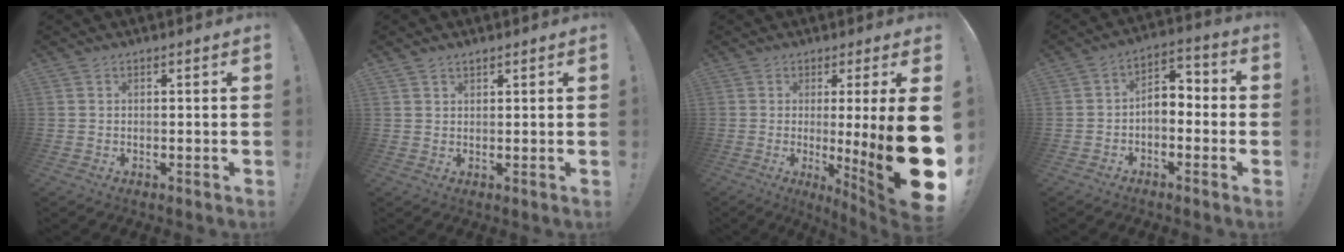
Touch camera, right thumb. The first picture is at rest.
{"total": 1.6, "force": [1.3, 0.8, 0.5], "torque": [-0.007, -0.003, 0.025]}
{"total": 18.3, "force": [-1.1, 0.0, 18.2], "torque": [-0.265, -0.034, -0.008]}
{"total": 5.9, "force": [-2.3, 4.0, 3.6], "torque": [-0.060, 0.020, -0.037]}